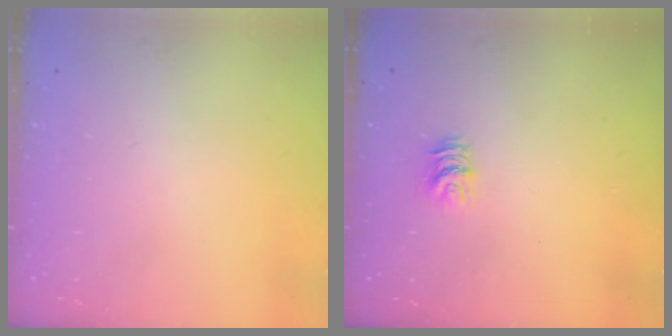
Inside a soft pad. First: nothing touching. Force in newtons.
{"total": 5.3, "press": 5.3, "slide": 0.3}